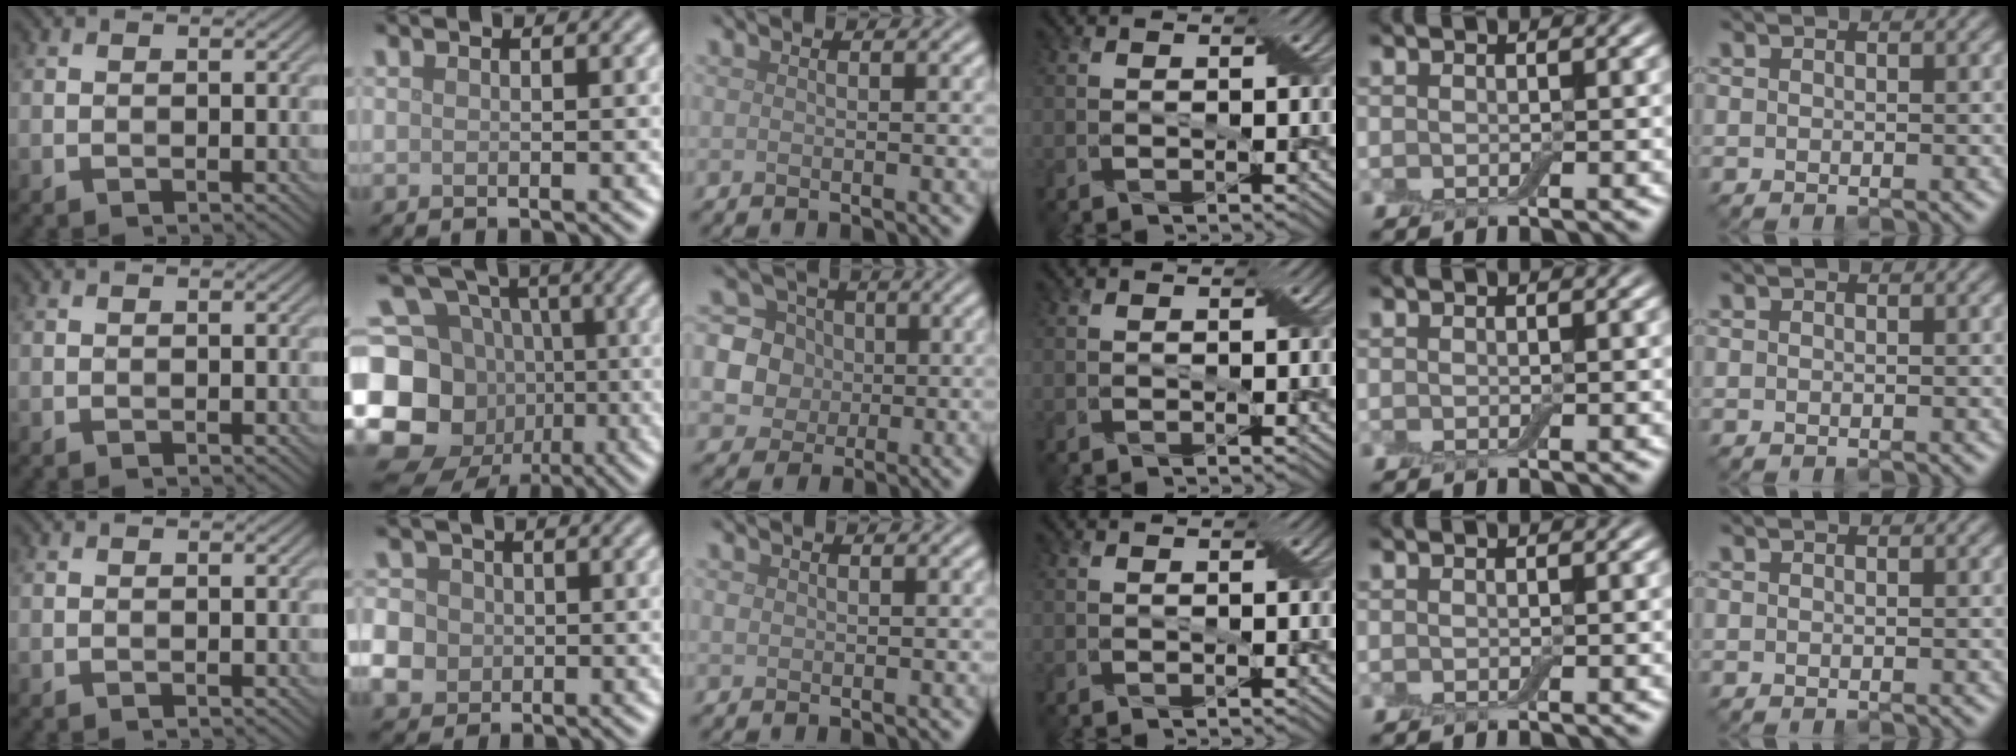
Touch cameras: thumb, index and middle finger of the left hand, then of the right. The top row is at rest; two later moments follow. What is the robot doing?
{"motion": "press", "object": "electronic device side button"}